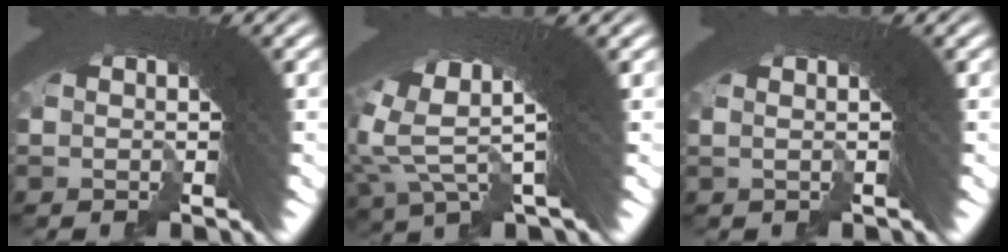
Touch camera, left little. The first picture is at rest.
{"total": 9.1, "force": [2.8, 4.6, 7.3], "torque": [-0.127, 0.018, 0.034]}
{"total": 1.9, "force": [0.8, -0.6, 1.7], "torque": [-0.002, 0.022, 0.004]}